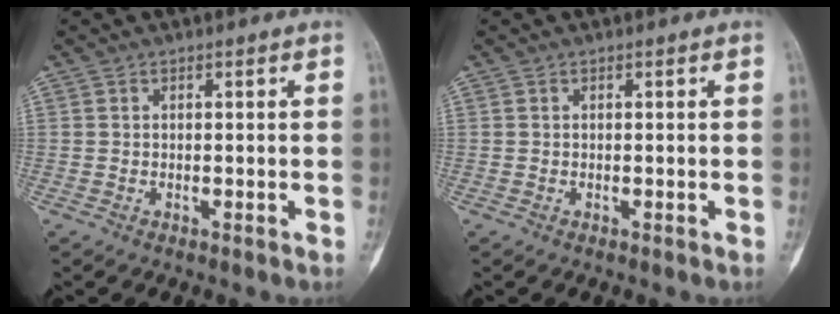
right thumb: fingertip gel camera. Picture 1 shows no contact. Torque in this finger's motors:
{"motor_torque": [0.04, 0.01, 0.06, -0.05, 0.00]}